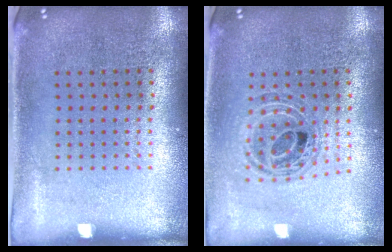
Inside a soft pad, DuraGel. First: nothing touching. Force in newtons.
{"total": 0.9, "press": 0.9, "slide": 0.2}